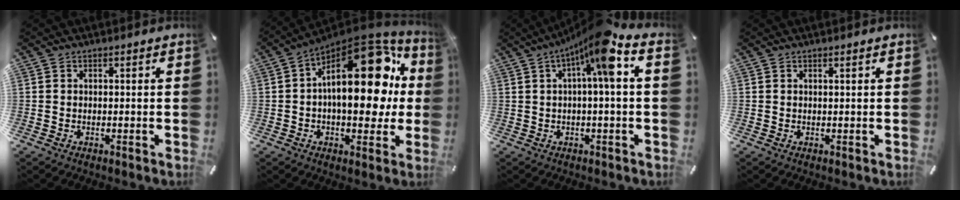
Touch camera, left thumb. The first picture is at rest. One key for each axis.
{"total": 24.5, "fx": 5.2, "fy": 13.1, "fz": 20.0, "tx": -0.278, "ty": -0.044, "tz": 0.092}
{"total": 11.2, "fx": 3.3, "fy": 1.4, "fz": 10.6, "tx": -0.174, "ty": -0.017, "tz": 0.051}
{"total": 0.6, "fx": 0.3, "fy": 0.0, "fz": 0.5, "tx": -0.007, "ty": 0.000, "tz": 0.004}